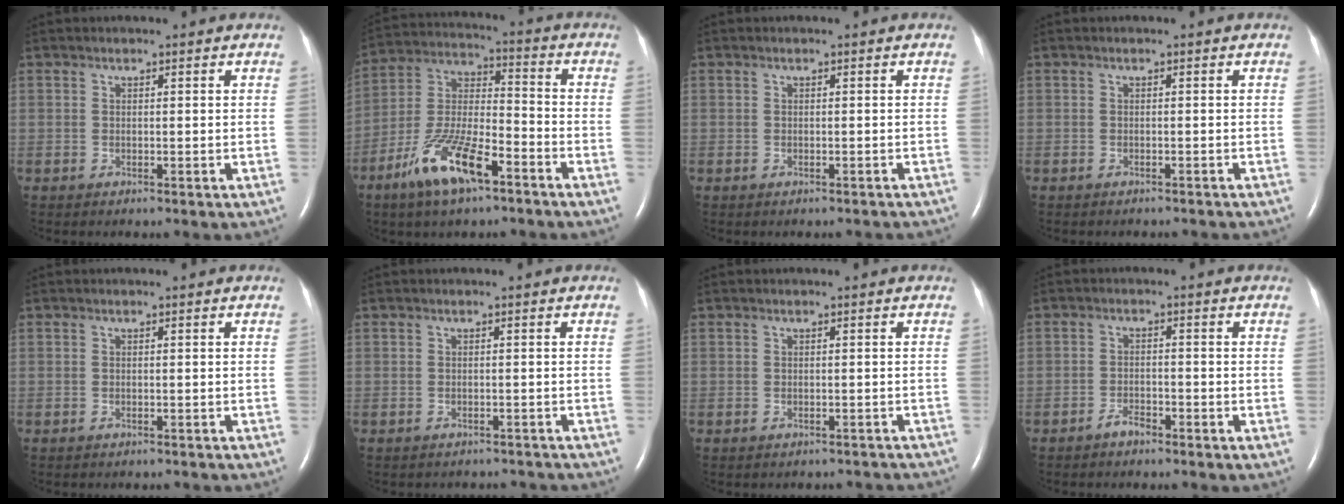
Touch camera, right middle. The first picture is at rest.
{"total": 13.2, "force": [-7.7, 3.8, 10.1], "torque": [-0.210, -0.002, -0.141]}
{"total": 2.1, "force": [-1.9, 0.6, 0.8], "torque": [-0.014, -0.005, -0.019]}
{"total": 3.1, "force": [-2.9, 0.8, 0.9], "torque": [-0.019, -0.004, -0.032]}
{"total": 2.0, "force": [-1.8, 0.6, 0.6], "torque": [-0.017, -0.004, -0.018]}
{"total": 5.1, "force": [-4.7, 1.8, 0.6], "torque": [-0.009, 0.001, -0.047]}
{"total": 5.1, "force": [-4.6, 1.8, 1.1], "torque": [-0.013, 0.005, -0.044]}
{"total": 2.2, "force": [-1.8, 0.8, 0.9], "torque": [-0.018, 0.001, -0.032]}